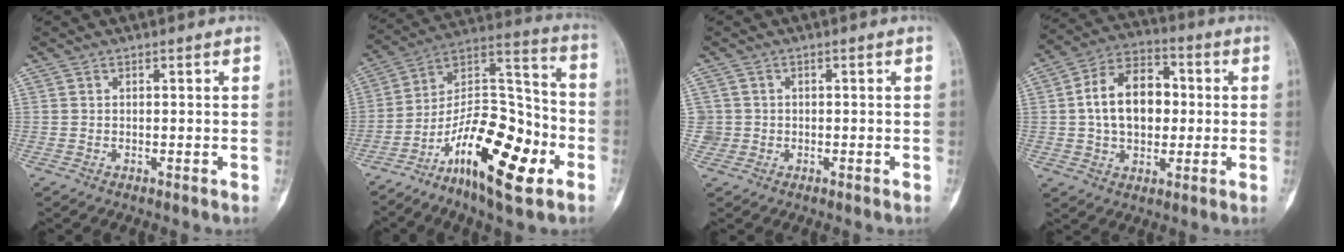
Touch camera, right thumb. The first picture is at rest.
{"total": 22.1, "force": [-10.0, 8.5, 17.8], "torque": [-0.271, 0.071, -0.167]}
{"total": 2.0, "force": [-0.4, 2.0, -0.1], "torque": [0.014, 0.008, -0.012]}
{"total": 14.0, "force": [0.7, 9.4, 10.3], "torque": [-0.149, 0.022, 0.005]}